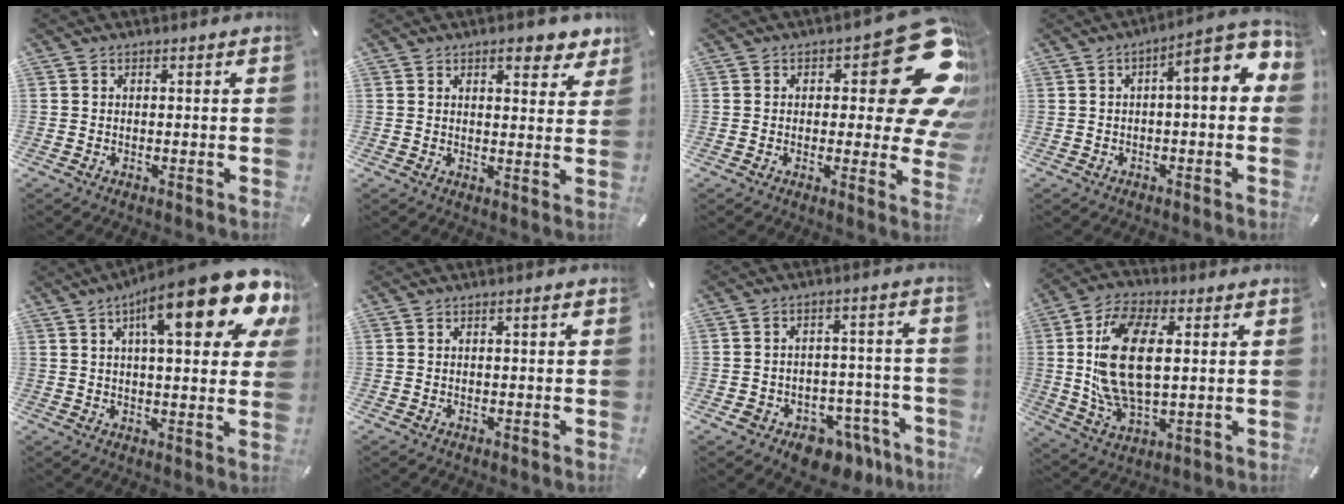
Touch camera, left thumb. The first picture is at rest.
{"total": 6.2, "force": [4.4, 2.6, 3.6], "torque": [-0.042, -0.021, 0.071]}
{"total": 22.8, "force": [9.1, 9.9, 18.4], "torque": [-0.214, -0.066, 0.157]}
{"total": 9.8, "force": [2.5, 2.8, 9.1], "torque": [-0.118, -0.026, 0.034]}
{"total": 20.3, "force": [10.2, 5.6, 16.7], "torque": [-0.247, -0.050, 0.154]}
{"total": 1.1, "force": [0.3, 0.0, 1.1], "torque": [-0.020, 0.001, 0.005]}
{"total": 6.7, "force": [-3.6, 5.2, 2.2], "torque": [-0.022, 0.013, -0.058]}
{"total": 16.4, "force": [2.4, 8.9, 13.6], "torque": [-0.293, -0.005, 0.041]}